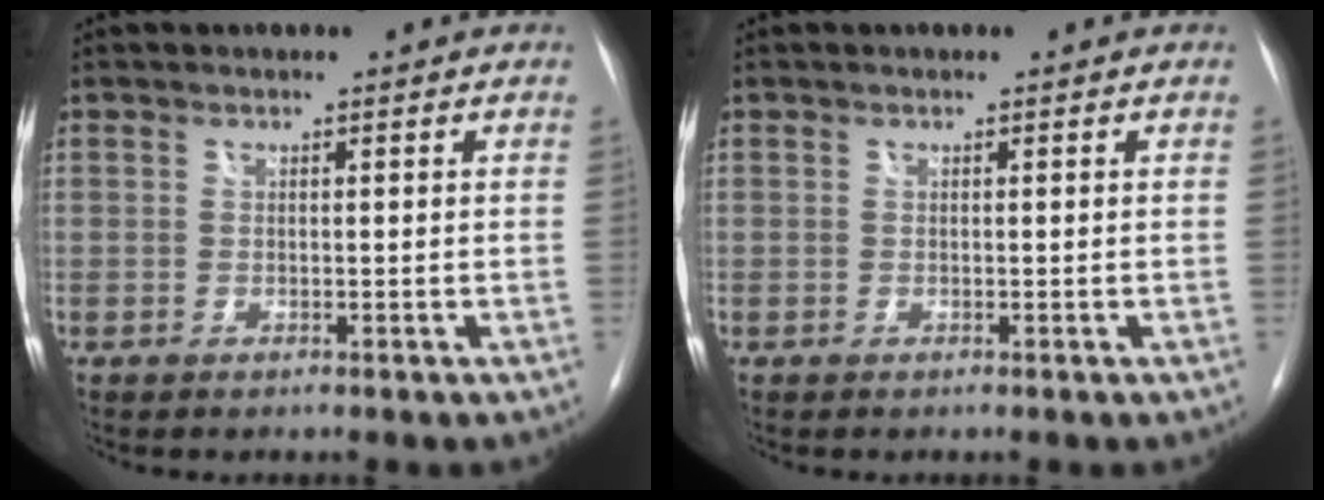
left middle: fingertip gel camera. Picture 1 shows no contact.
{"total": 0.0}